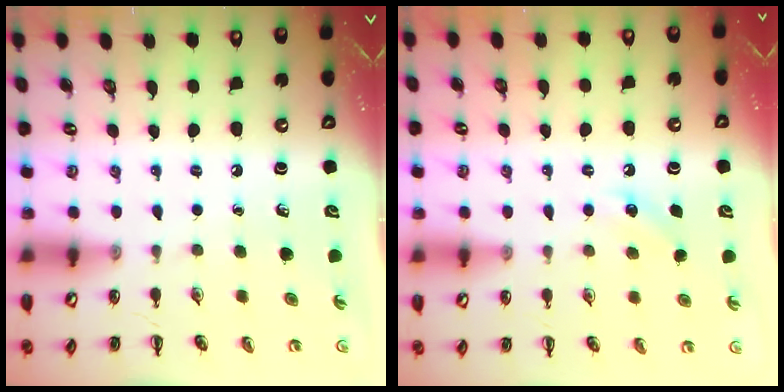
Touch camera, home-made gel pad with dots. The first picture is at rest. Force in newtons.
{"total": 4.6, "press": 4.4, "slide": 1.3}